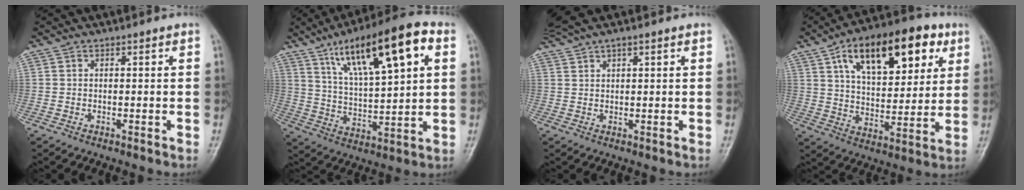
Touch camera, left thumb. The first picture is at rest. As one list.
[{"total": 19.7, "force": [8.9, 5.9, 16.5], "torque": [-0.247, -0.009, 0.153]}, {"total": 4.5, "force": [3.5, 0.6, 2.8], "torque": [-0.063, 0.022, 0.072]}, {"total": 21.4, "force": [9.8, 10.7, 15.8], "torque": [-0.200, -0.015, 0.156]}]